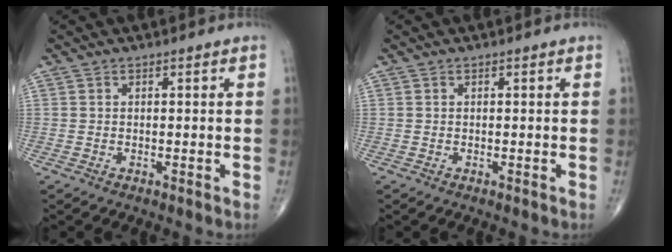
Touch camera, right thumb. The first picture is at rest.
{"total": 0.0}